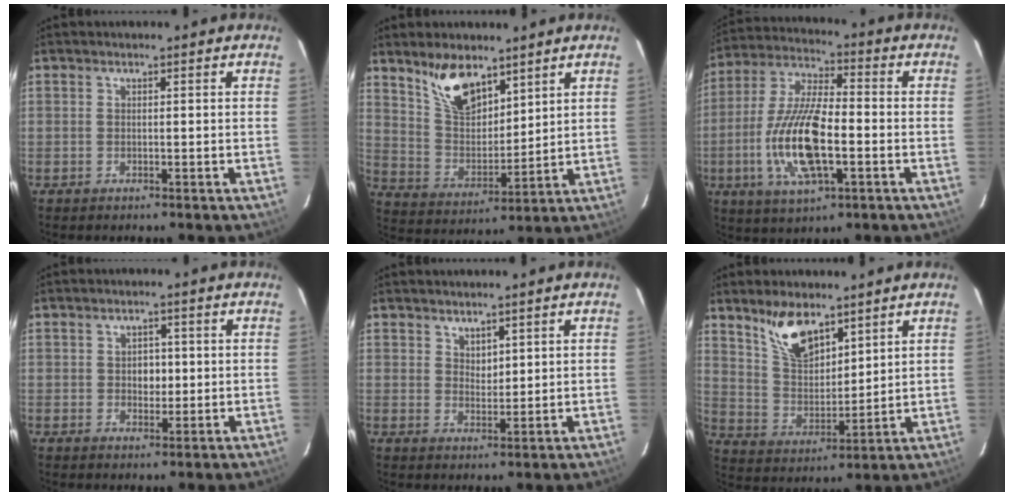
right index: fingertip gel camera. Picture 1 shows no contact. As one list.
[{"total": 10.9, "force": [7.7, 4.9, 6.0], "torque": [-0.111, 0.006, 0.156]}, {"total": 16.0, "force": [-4.0, 5.6, 14.5], "torque": [-0.305, -0.007, -0.076]}, {"total": 3.0, "force": [0.1, 2.5, 1.7], "torque": [-0.025, 0.006, 0.001]}, {"total": 2.5, "force": [2.0, 1.3, 0.8], "torque": [-0.009, 0.000, 0.037]}, {"total": 10.4, "force": [7.3, 4.6, 5.8], "torque": [-0.107, 0.007, 0.148]}]